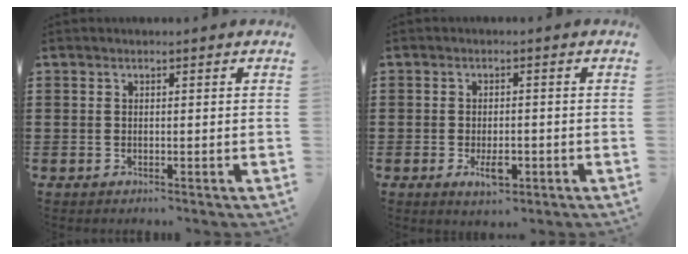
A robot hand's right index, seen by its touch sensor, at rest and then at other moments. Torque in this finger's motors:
{"motor_torque": [0.38, 0.13, 0.08, 0.06]}